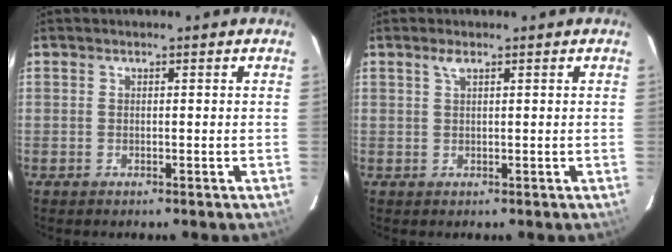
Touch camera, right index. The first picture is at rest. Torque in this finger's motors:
{"motor_torque": [0.14, -0.01, 0.03, 0.03]}